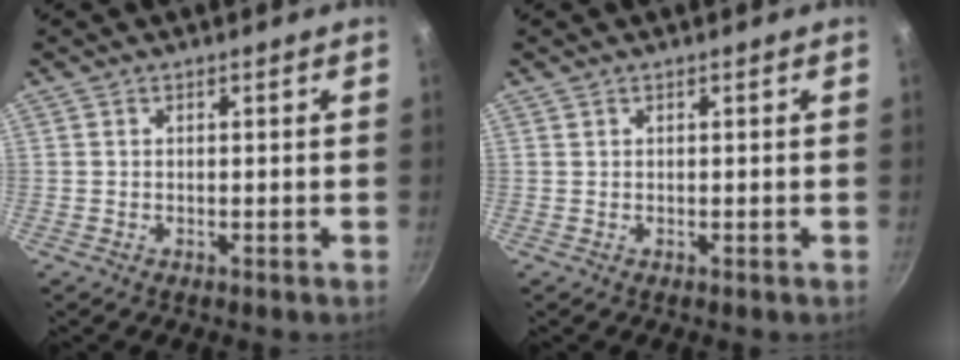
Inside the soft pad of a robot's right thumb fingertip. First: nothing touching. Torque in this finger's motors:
{"motor_torque": [-0.22, 0.19, 0.37, -0.29, 0.00]}